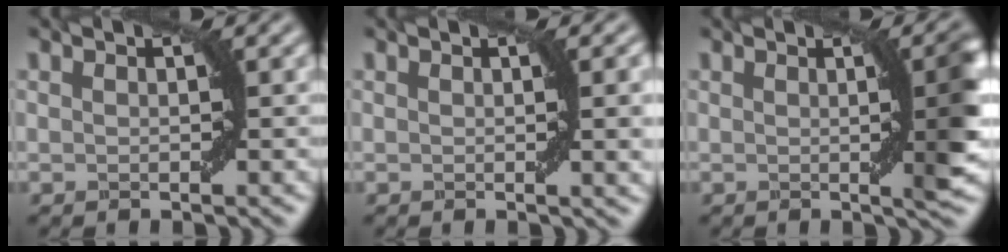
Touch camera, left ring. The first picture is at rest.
{"total": 3.1, "force": [0.4, 0.6, 3.0], "torque": [-0.032, 0.003, 0.007]}
{"total": 5.8, "force": [0.3, 1.3, 5.6], "torque": [-0.055, 0.006, 0.002]}